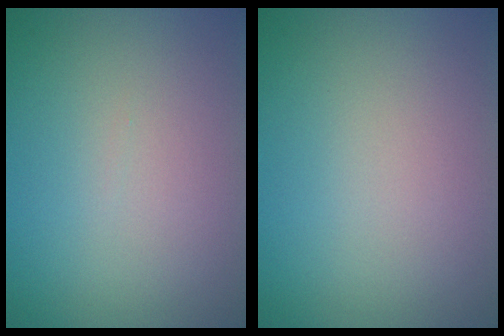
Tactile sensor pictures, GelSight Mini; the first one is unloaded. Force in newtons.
{"total": 0.0}